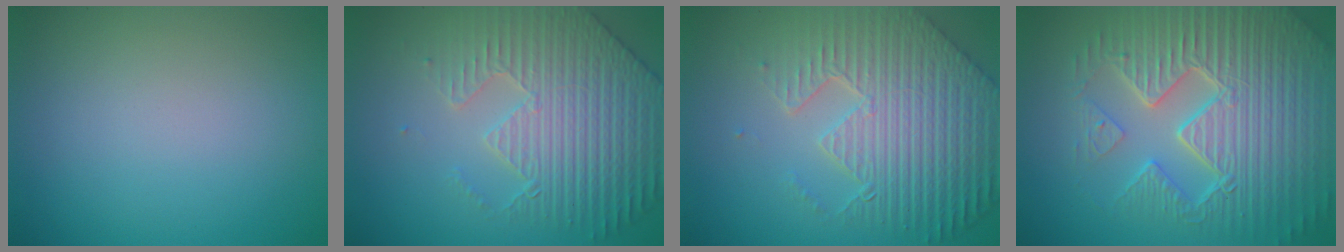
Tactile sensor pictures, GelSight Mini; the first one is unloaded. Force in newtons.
{"total": 5.9, "press": 5.4, "slide": 2.5}
{"total": 8.8, "press": 6.3, "slide": 6.1}
{"total": 9.8, "press": 6.8, "slide": 7.0}